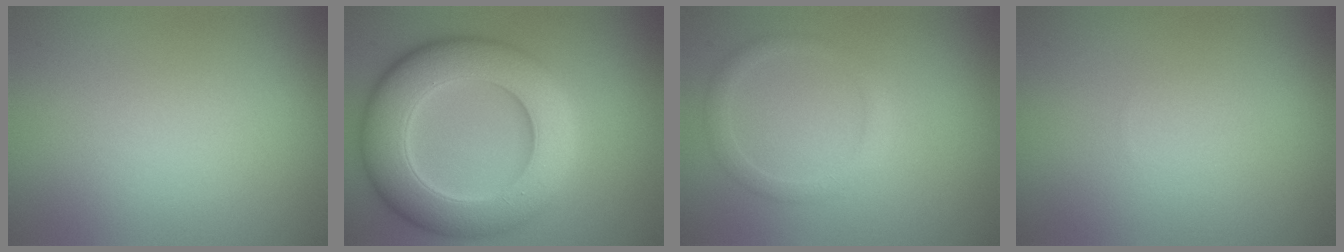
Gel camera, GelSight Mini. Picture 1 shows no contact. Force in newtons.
{"total": 10.4, "press": 10.4, "slide": 0.5}
{"total": 1.5, "press": 1.5, "slide": 0.1}
{"total": 0.0}